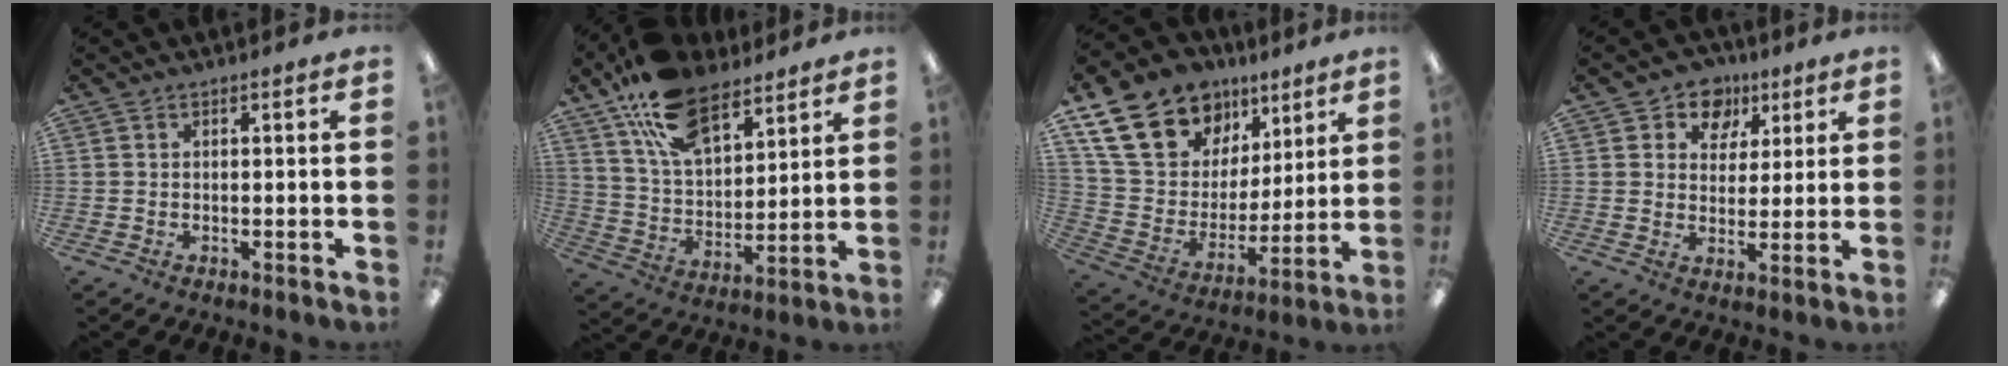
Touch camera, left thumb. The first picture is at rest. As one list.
[{"total": 18.4, "force": [12.1, 9.4, 10.2], "torque": [-0.194, -0.048, 0.222]}, {"total": 21.4, "force": [12.7, 14.6, 8.9], "torque": [-0.168, -0.054, 0.246]}, {"total": 8.0, "force": [4.6, 6.2, 2.2], "torque": [-0.031, -0.024, 0.082]}]